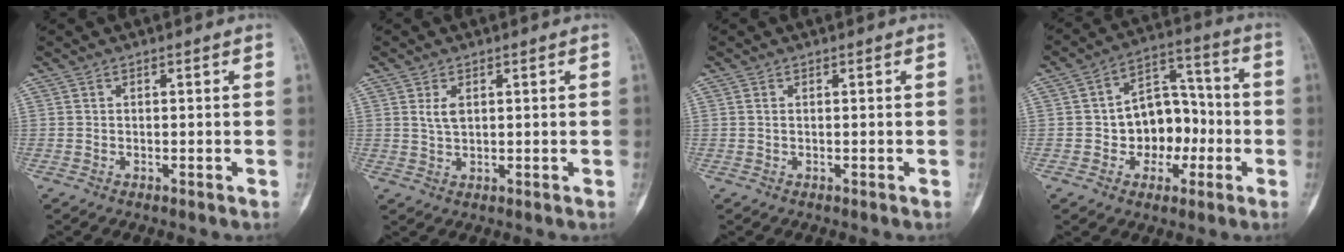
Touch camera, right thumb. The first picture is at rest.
{"total": 2.8, "force": [0.9, 1.5, 2.2], "torque": [-0.040, -0.003, 0.022]}
{"total": 0.6, "force": [0.1, 0.3, 0.4], "torque": [-0.010, 0.004, 0.003]}
{"total": 12.3, "force": [-2.4, 9.1, 8.0], "torque": [-0.065, 0.047, -0.040]}